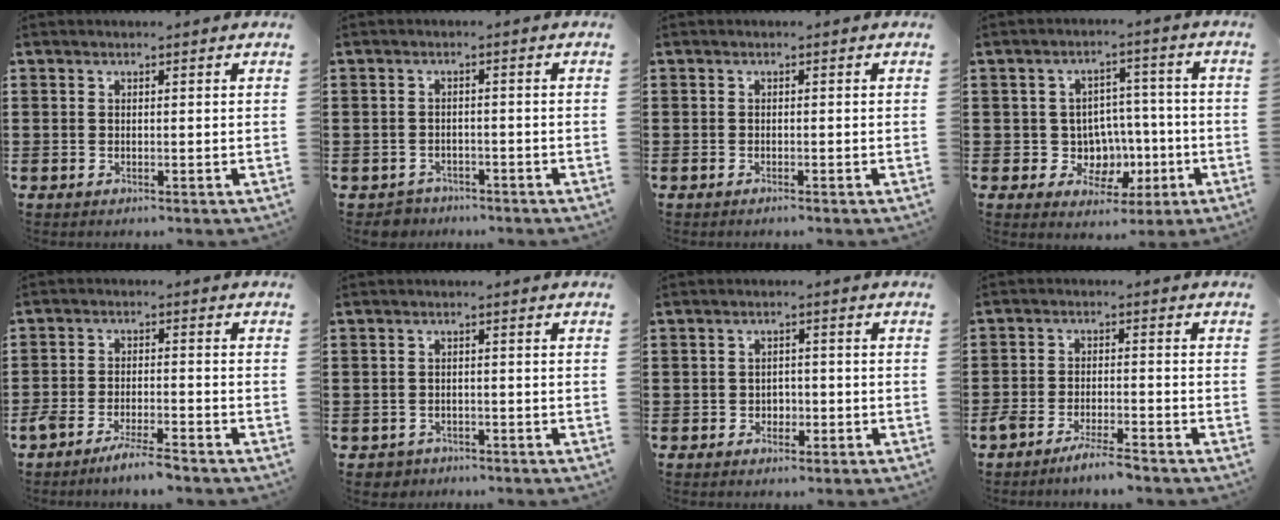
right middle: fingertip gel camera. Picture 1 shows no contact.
{"total": 2.5, "force": [-2.3, 0.7, -0.3], "torque": [-0.003, 0.000, -0.053]}
{"total": 0.6, "force": [-0.5, -0.1, 0.2], "torque": [-0.007, -0.004, -0.009]}
{"total": 6.0, "force": [-1.3, 5.4, 2.4], "torque": [-0.044, 0.006, -0.019]}
{"total": 4.6, "force": [-4.0, 0.2, 2.2], "torque": [-0.051, -0.005, -0.076]}
{"total": 1.5, "force": [-1.3, 0.7, -0.2], "torque": [-0.003, 0.002, -0.030]}
{"total": 1.8, "force": [-1.0, 1.4, 0.5], "torque": [-0.014, 0.001, -0.024]}
{"total": 4.1, "force": [-3.6, 0.2, 1.8], "torque": [-0.046, -0.003, -0.072]}